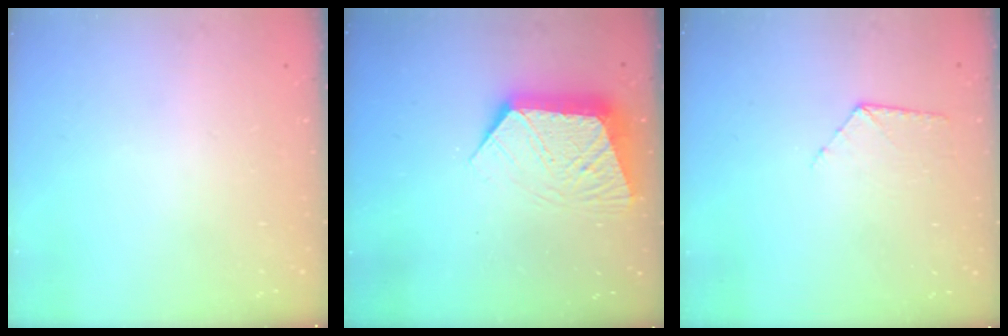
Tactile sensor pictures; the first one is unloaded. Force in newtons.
{"total": 11.2, "press": 11.1, "slide": 0.8}
{"total": 7.2, "press": 7.2, "slide": 0.6}